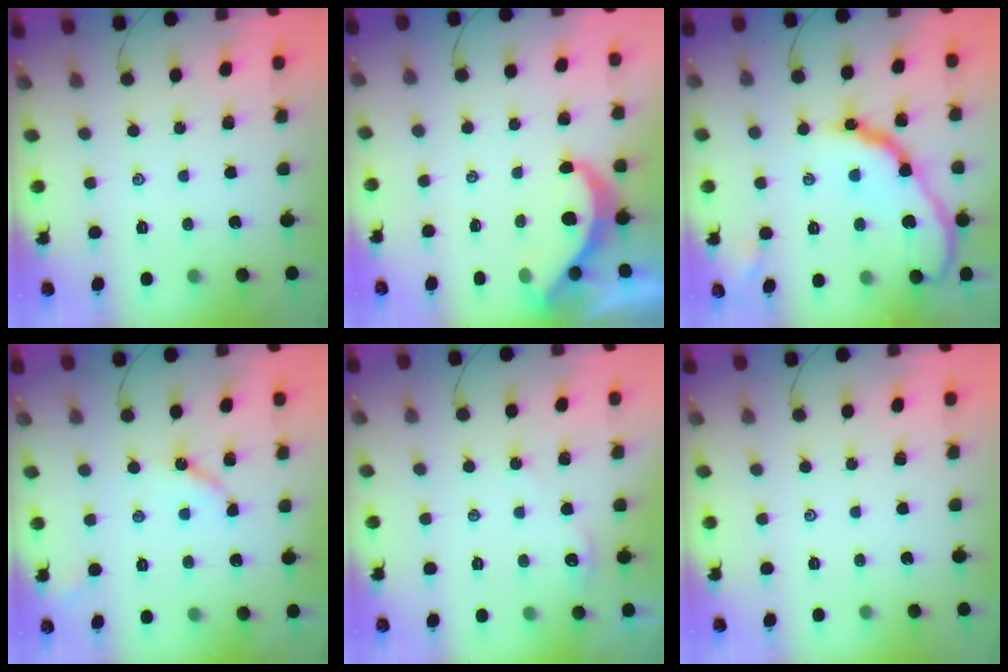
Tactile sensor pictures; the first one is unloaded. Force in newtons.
{"total": 6.2, "press": 6.2, "slide": 0.2}
{"total": 17.6, "press": 17.6, "slide": 1.6}
{"total": 5.5, "press": 5.5, "slide": 0.5}
{"total": 2.6, "press": 2.6, "slide": 0.3}
{"total": 0.0}